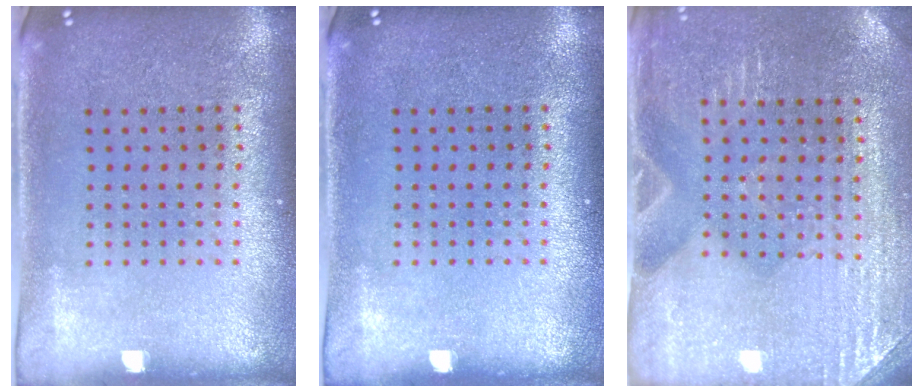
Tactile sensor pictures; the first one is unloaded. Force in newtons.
{"total": 0.0}
{"total": 3.0, "press": 2.9, "slide": 0.3}